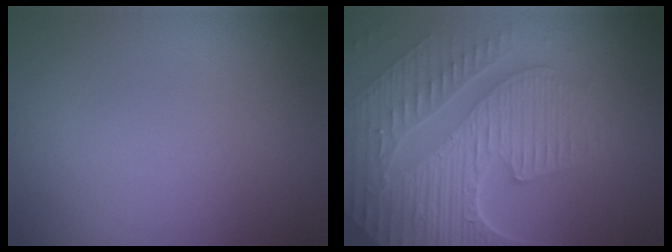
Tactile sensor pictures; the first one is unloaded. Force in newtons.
{"total": 9.4, "press": 6.2, "slide": 7.0}